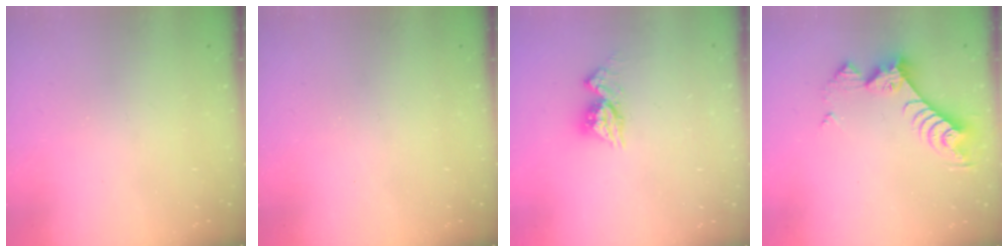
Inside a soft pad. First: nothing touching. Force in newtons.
{"total": 0.0}
{"total": 8.3, "press": 8.3, "slide": 0.8}
{"total": 9.6, "press": 9.5, "slide": 0.7}